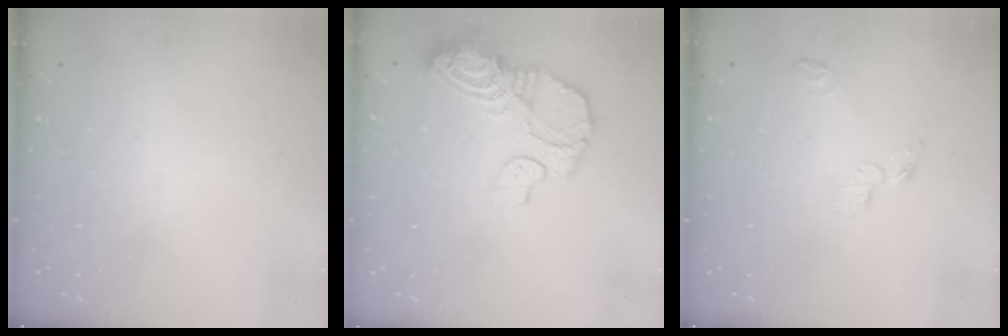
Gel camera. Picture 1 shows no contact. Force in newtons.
{"total": 13.8, "press": 13.7, "slide": 1.2}
{"total": 3.2, "press": 3.2, "slide": 0.3}